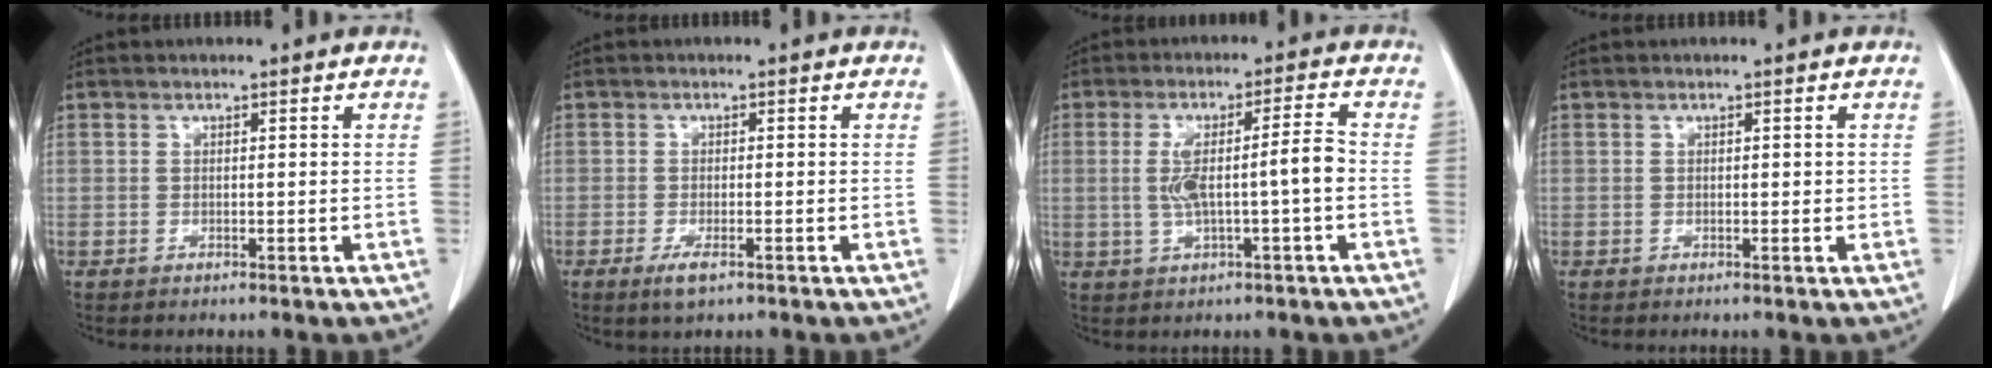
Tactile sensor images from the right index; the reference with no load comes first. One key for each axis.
{"total": 2.6, "fx": -1.4, "fy": 0.6, "fz": 2.0, "tx": -0.040, "ty": -0.004, "tz": -0.022}
{"total": 7.6, "fx": -0.6, "fy": 0.4, "fz": 7.6, "tx": -0.141, "ty": 0.016, "tz": -0.006}
{"total": 0.8, "fx": 0.1, "fy": 0.4, "fz": 0.7, "tx": -0.008, "ty": 0.001, "tz": 0.003}